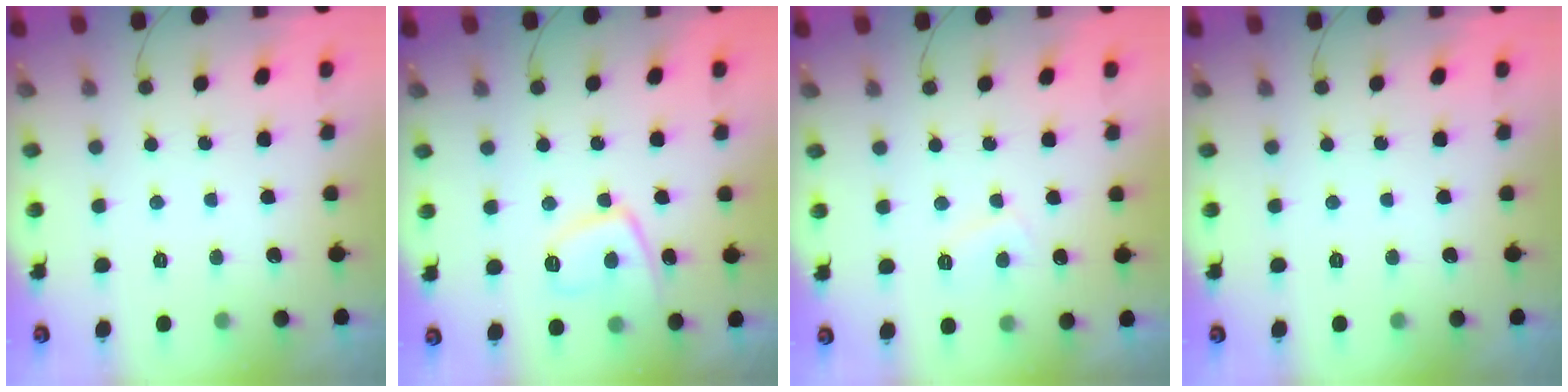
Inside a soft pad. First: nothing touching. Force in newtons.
{"total": 9.1, "press": 9.1, "slide": 0.8}
{"total": 3.3, "press": 3.2, "slide": 0.6}
{"total": 0.0}